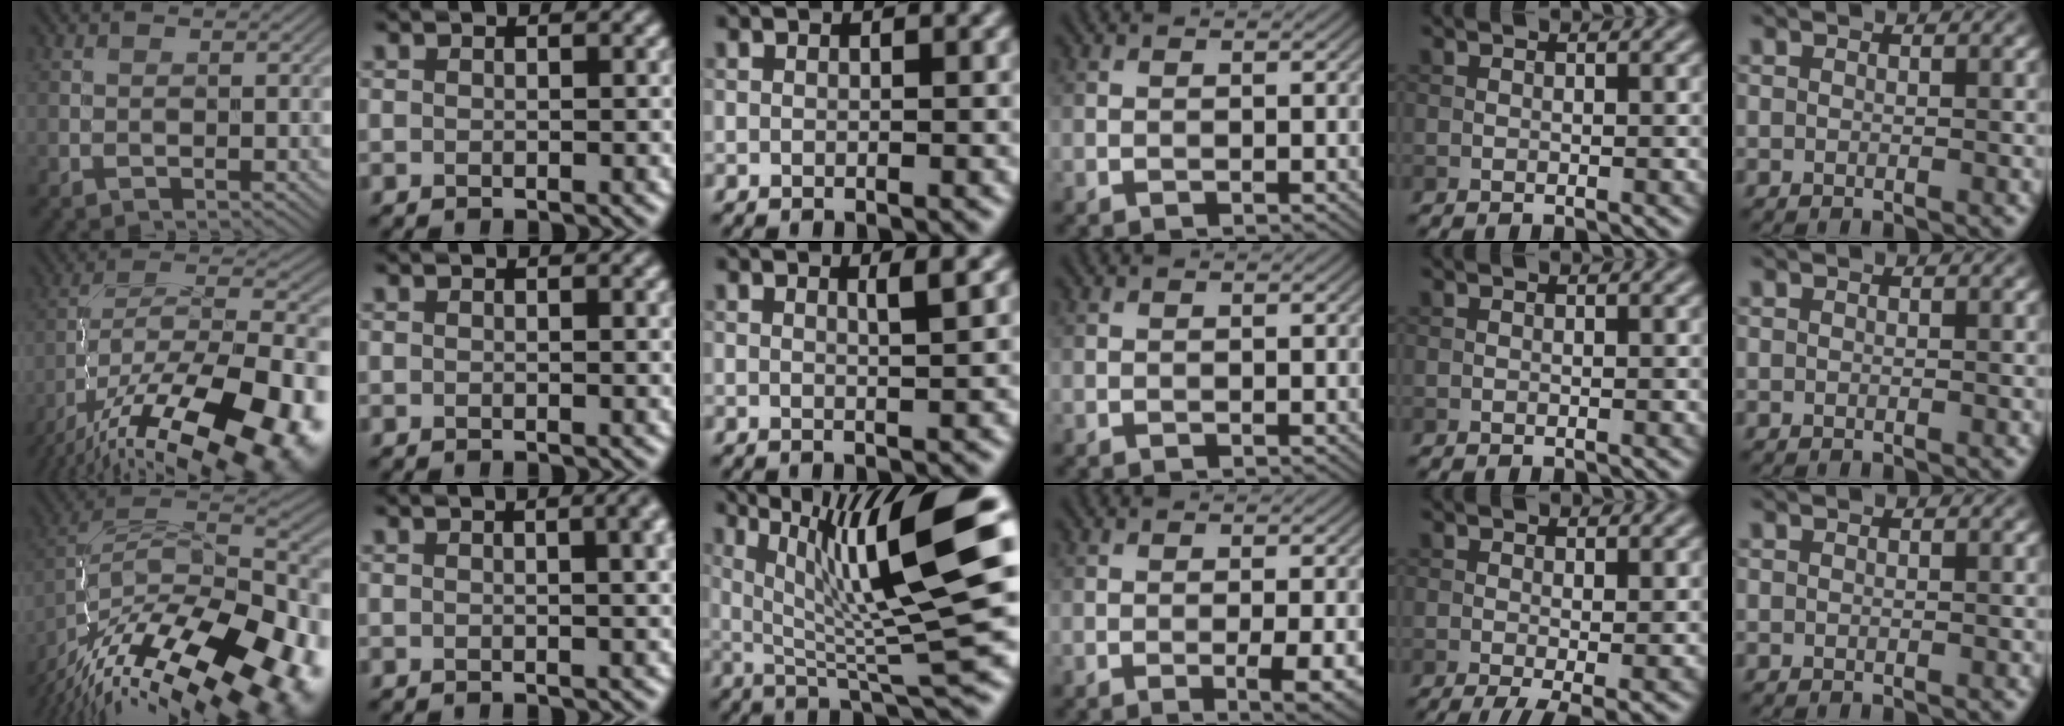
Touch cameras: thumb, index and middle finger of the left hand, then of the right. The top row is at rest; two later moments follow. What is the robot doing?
{"motion": "screw", "object": "dispenser bottle"}